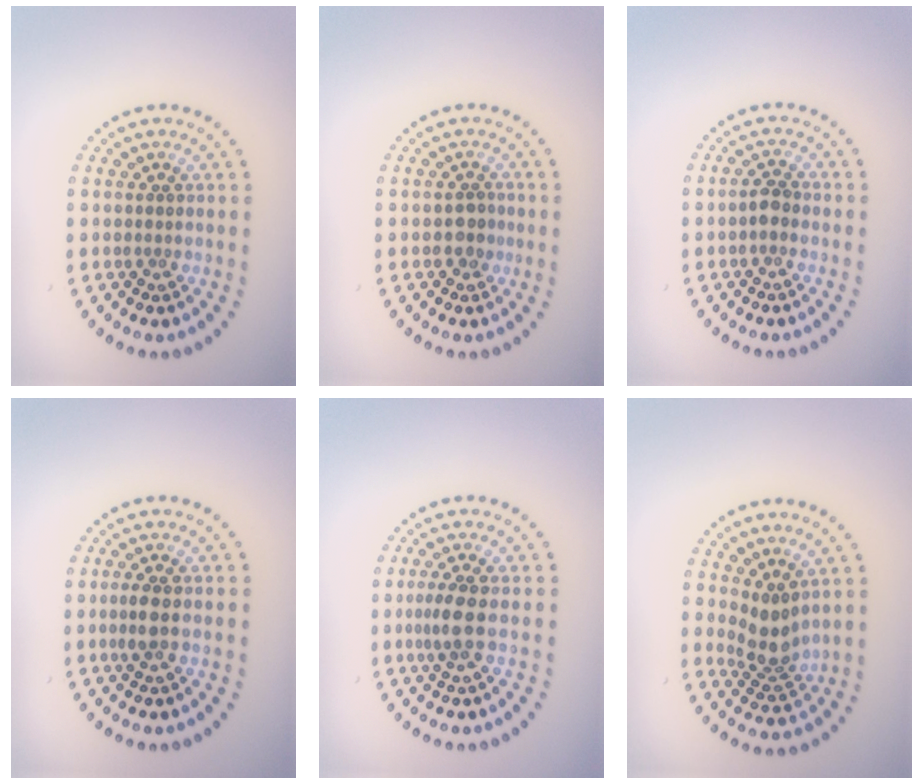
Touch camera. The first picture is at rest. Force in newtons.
{"total": 1.4, "press": 1.3, "slide": 0.5}
{"total": 1.3, "press": 1.2, "slide": 0.3}
{"total": 1.5, "press": 1.3, "slide": 0.6}
{"total": 2.1, "press": 1.7, "slide": 1.2}
{"total": 2.9, "press": 2.2, "slide": 1.8}